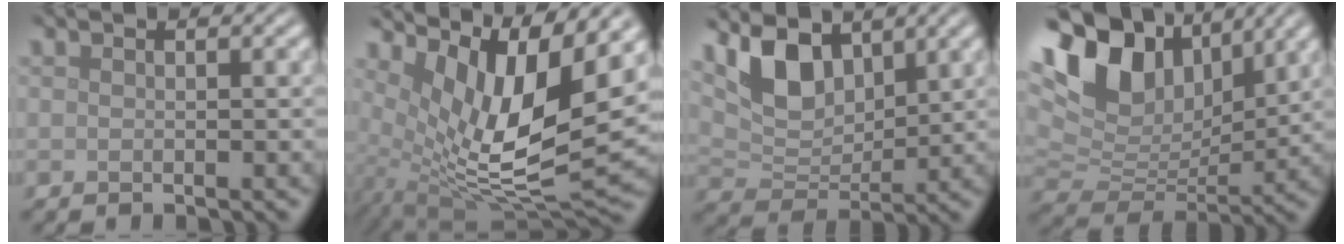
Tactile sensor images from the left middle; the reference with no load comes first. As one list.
[{"total": 10.5, "force": [4.1, 3.1, 9.2], "torque": [-0.176, -0.008, 0.085]}, {"total": 5.5, "force": [3.3, 2.9, 3.3], "torque": [-0.072, -0.007, 0.059]}, {"total": 10.7, "force": [5.2, 6.4, 6.8], "torque": [-0.130, 0.014, 0.089]}]